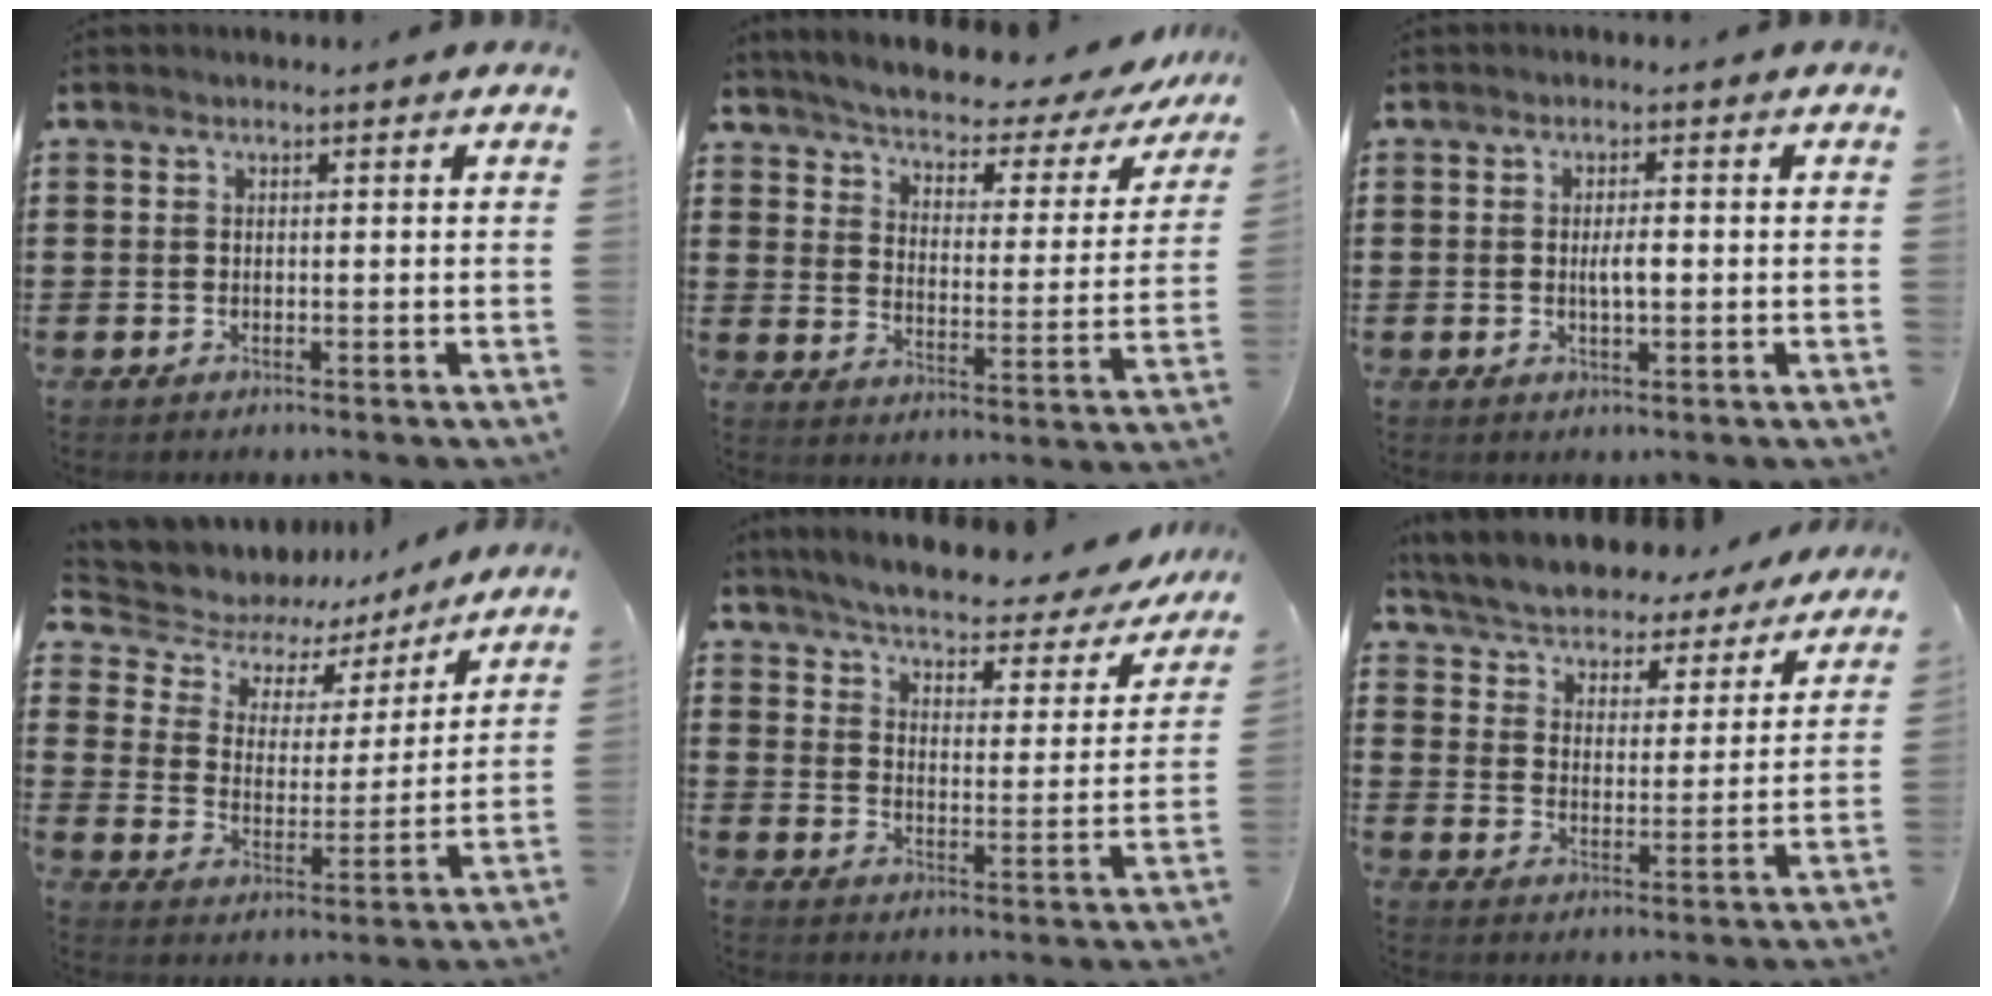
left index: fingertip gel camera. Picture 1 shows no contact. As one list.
[{"total": 3.2, "force": [2.9, 0.5, 1.4], "torque": [-0.046, -0.027, 0.037]}, {"total": 2.7, "force": [-0.1, 0.9, 2.6], "torque": [-0.049, 0.000, -0.003]}, {"total": 5.5, "force": [4.0, 3.7, 1.1], "torque": [-0.054, -0.023, 0.066]}, {"total": 3.9, "force": [3.6, 0.3, 1.5], "torque": [-0.048, -0.031, 0.051]}, {"total": 5.1, "force": [5.1, 0.3, 0.4], "torque": [-0.036, -0.041, 0.084]}]